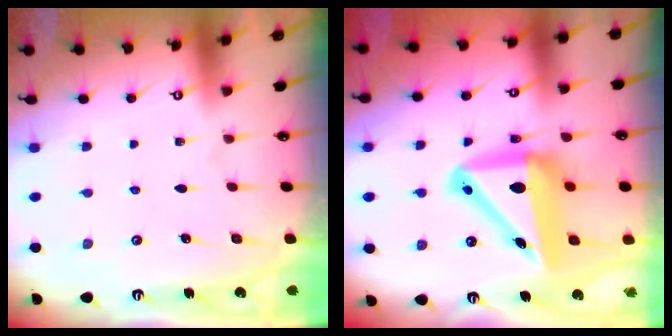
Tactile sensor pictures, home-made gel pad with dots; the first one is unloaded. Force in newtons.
{"total": 14.6, "press": 14.1, "slide": 3.5}